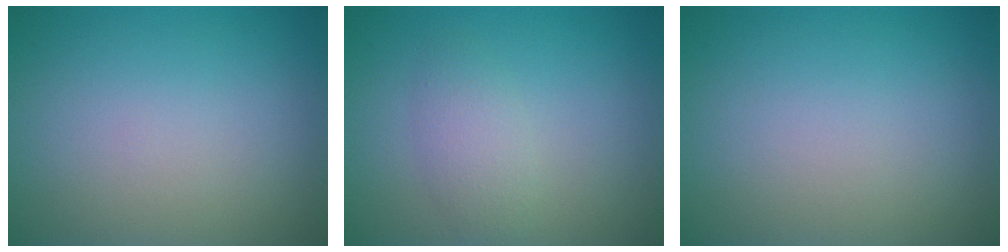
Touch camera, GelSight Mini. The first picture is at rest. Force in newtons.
{"total": 2.2, "press": 2.2, "slide": 0.0}
{"total": 0.0}